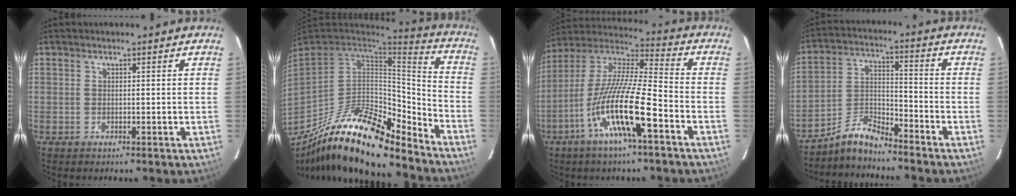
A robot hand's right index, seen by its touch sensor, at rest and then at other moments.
{"total": 25.2, "force": [-18.8, 7.4, 15.0], "torque": [-0.266, -0.026, -0.317]}
{"total": 17.1, "force": [-8.1, 2.0, 14.9], "torque": [-0.279, -0.021, -0.162]}
{"total": 6.8, "force": [-6.3, 1.2, 2.1], "torque": [-0.055, 0.032, -0.131]}